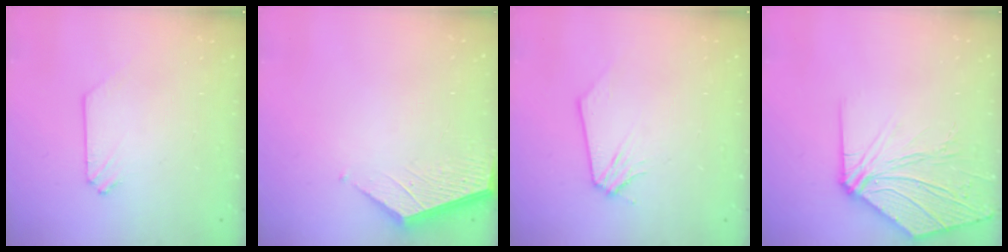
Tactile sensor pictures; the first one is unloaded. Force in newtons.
{"total": 3.7, "press": 3.7, "slide": 0.1}
{"total": 0.0}
{"total": 10.6, "press": 10.6, "slide": 0.7}